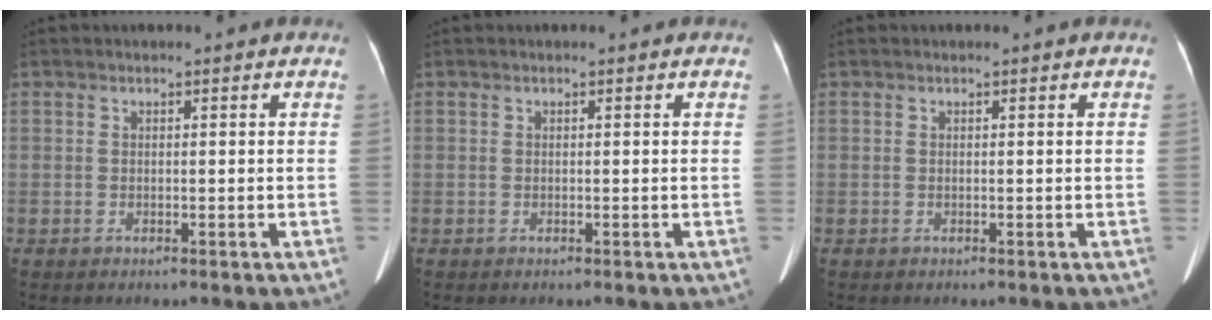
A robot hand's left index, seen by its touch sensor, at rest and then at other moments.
{"total": 0.0}
{"total": 0.0}